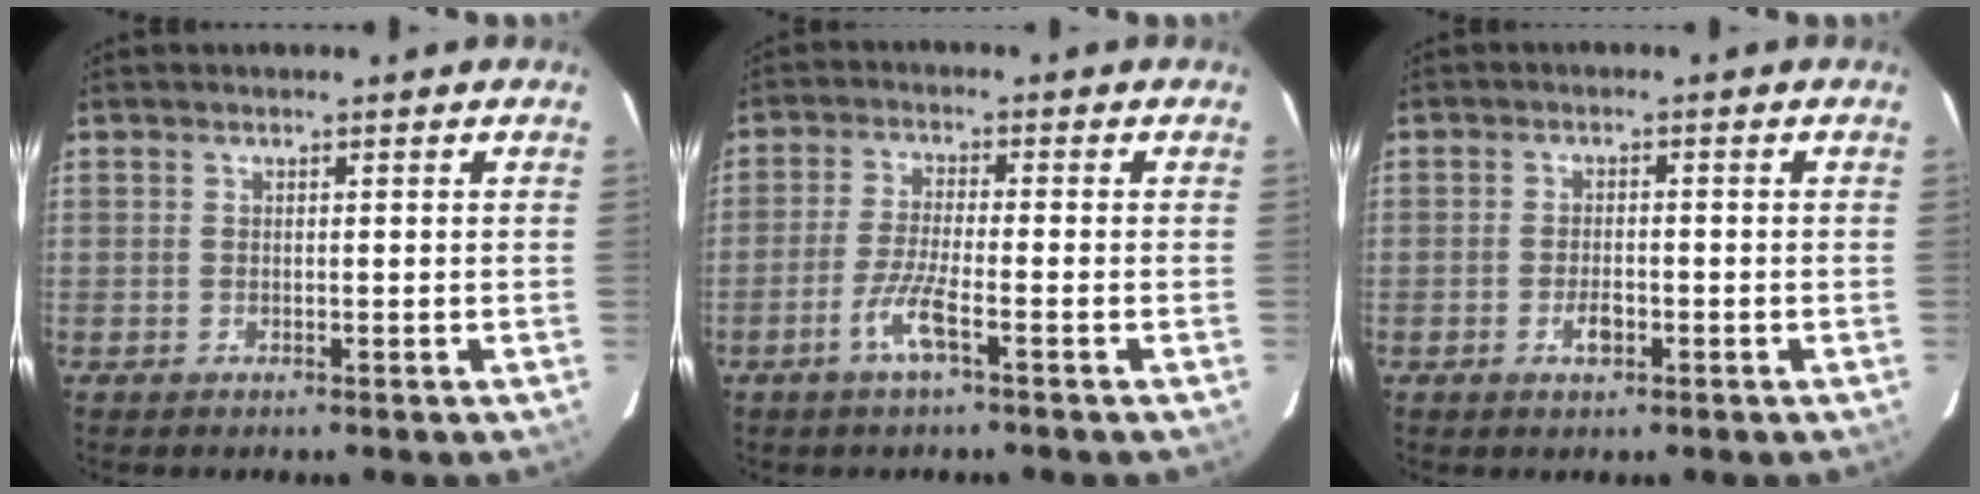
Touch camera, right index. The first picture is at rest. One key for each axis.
{"total": 5.5, "fx": -2.9, "fy": -0.1, "fz": 4.6, "tx": -0.101, "ty": -0.004, "tz": -0.059}
{"total": 2.9, "fx": -1.3, "fy": 1.4, "fz": 2.2, "tx": -0.044, "ty": 0.000, "tz": -0.022}